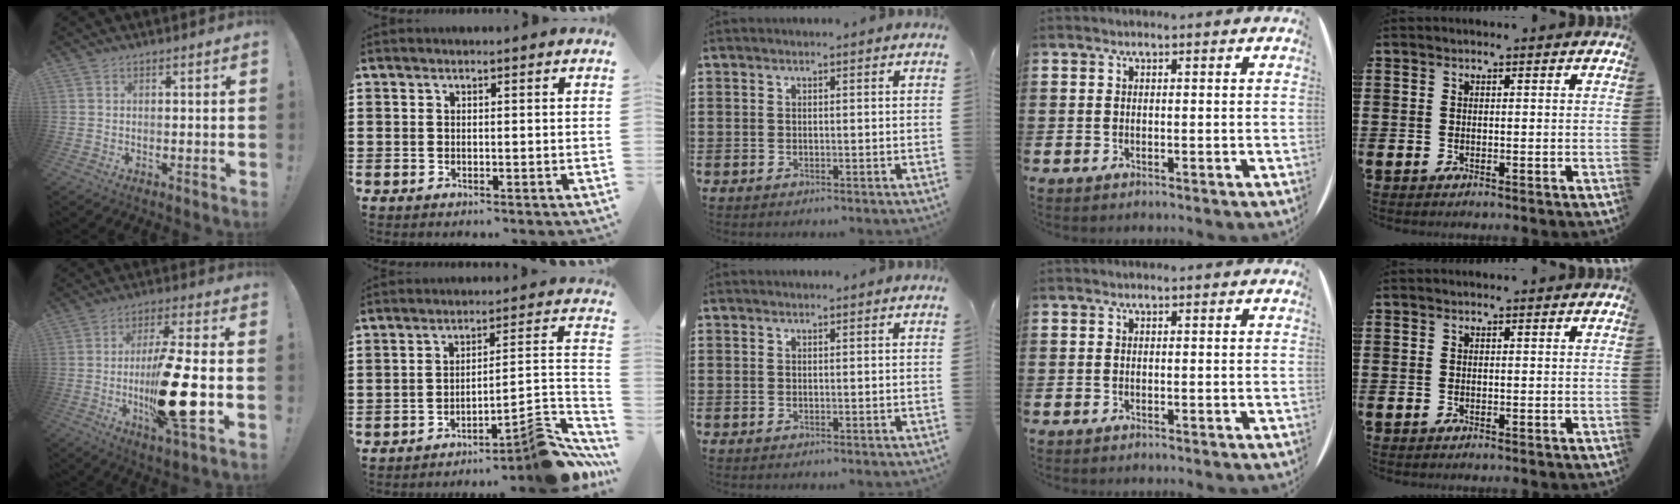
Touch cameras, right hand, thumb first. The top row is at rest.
{"thumb": {"total": 20.2, "force": [-4.0, 4.8, 19.2], "torque": [-0.325, -0.002, -0.059]}, "index": {"total": 8.2, "force": [-6.7, 0.6, 4.7], "torque": [-0.048, -0.009, -0.131]}}